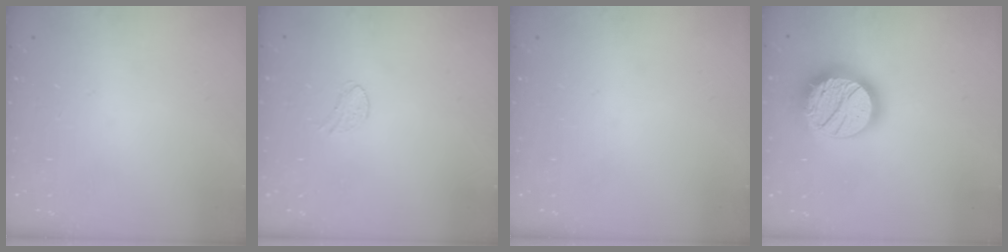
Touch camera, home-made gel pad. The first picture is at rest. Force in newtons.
{"total": 4.3, "press": 4.3, "slide": 0.3}
{"total": 0.0}
{"total": 18.8, "press": 18.7, "slide": 1.4}